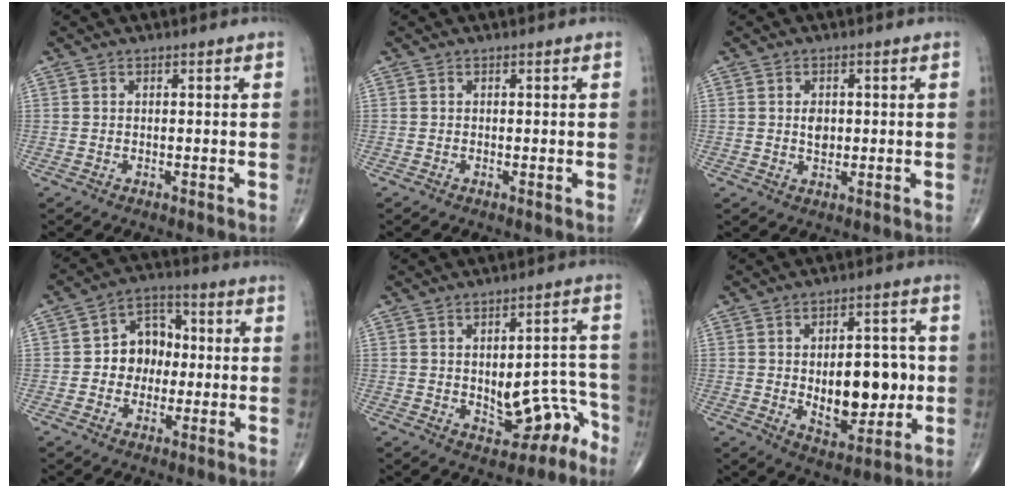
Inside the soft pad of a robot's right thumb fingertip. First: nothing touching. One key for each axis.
{"total": 0.0}
{"total": 2.6, "fx": 0.2, "fy": 1.8, "fz": 1.9, "tx": -0.021, "ty": -0.002, "tz": 0.005}
{"total": 8.7, "fx": -0.2, "fy": 7.1, "fz": 5.2, "tx": -0.040, "ty": 0.027, "tz": -0.012}
{"total": 9.5, "fx": -3.5, "fy": 5.5, "fz": 6.9, "tx": -0.051, "ty": 0.048, "tz": -0.034}
{"total": 14.5, "fx": -0.7, "fy": 8.0, "fz": 12.1, "tx": -0.132, "ty": 0.004, "tz": 0.003}